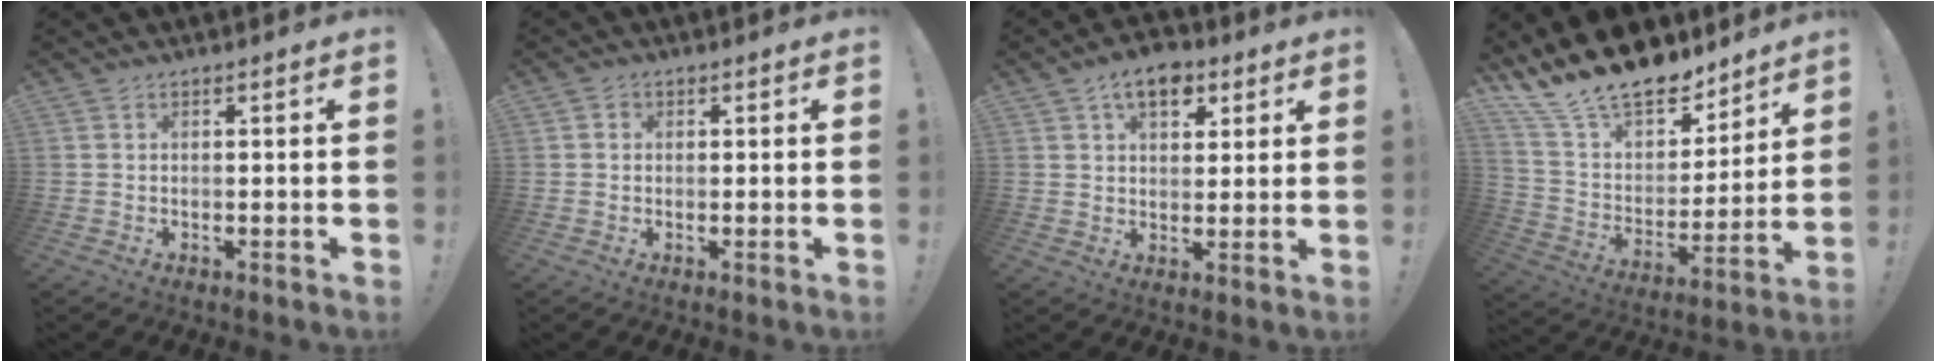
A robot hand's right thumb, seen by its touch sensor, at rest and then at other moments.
{"total": 1.3, "force": [0.0, 1.2, 0.4], "torque": [-0.008, 0.005, 0.000]}
{"total": 9.4, "force": [4.9, 6.0, 5.3], "torque": [-0.068, -0.010, 0.087]}
{"total": 18.1, "force": [15.0, 7.9, 6.3], "torque": [-0.118, -0.114, 0.281]}